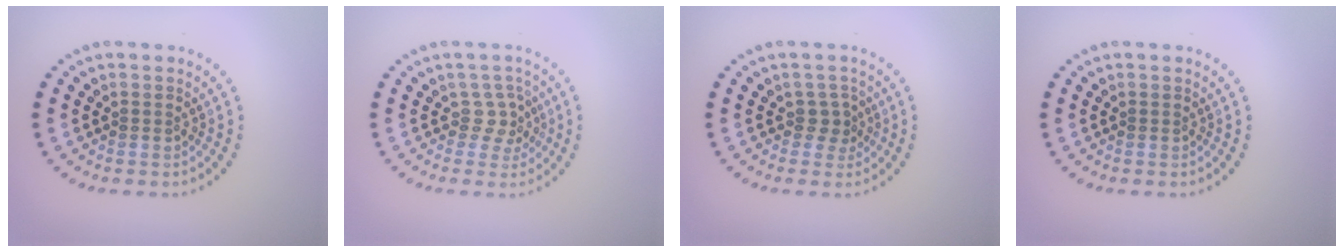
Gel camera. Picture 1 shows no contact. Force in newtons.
{"total": 2.0, "press": 1.5, "slide": 1.4}
{"total": 1.6, "press": 1.2, "slide": 1.0}
{"total": 0.0}